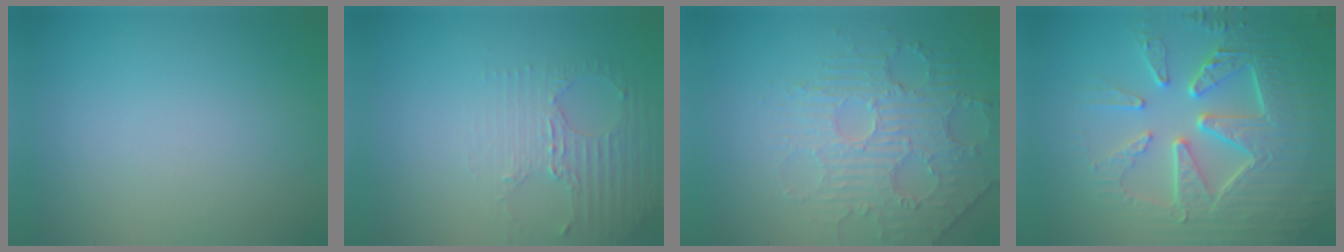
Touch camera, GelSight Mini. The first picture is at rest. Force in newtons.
{"total": 2.6, "press": 1.9, "slide": 1.9}
{"total": 4.8, "press": 3.8, "slide": 3.0}
{"total": 8.9, "press": 6.3, "slide": 6.3}